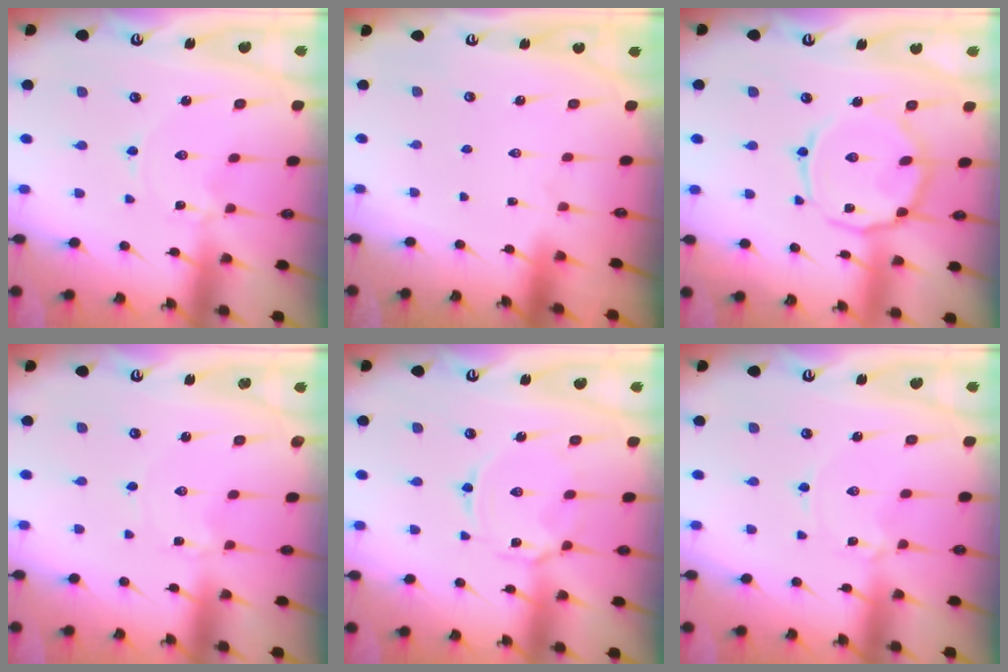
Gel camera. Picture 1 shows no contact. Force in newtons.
{"total": 1.6, "press": 1.6, "slide": 0.1}
{"total": 13.6, "press": 13.5, "slide": 1.1}
{"total": 0.0}
{"total": 6.9, "press": 6.9, "slide": 0.6}
{"total": 1.1, "press": 1.1, "slide": 0.2}